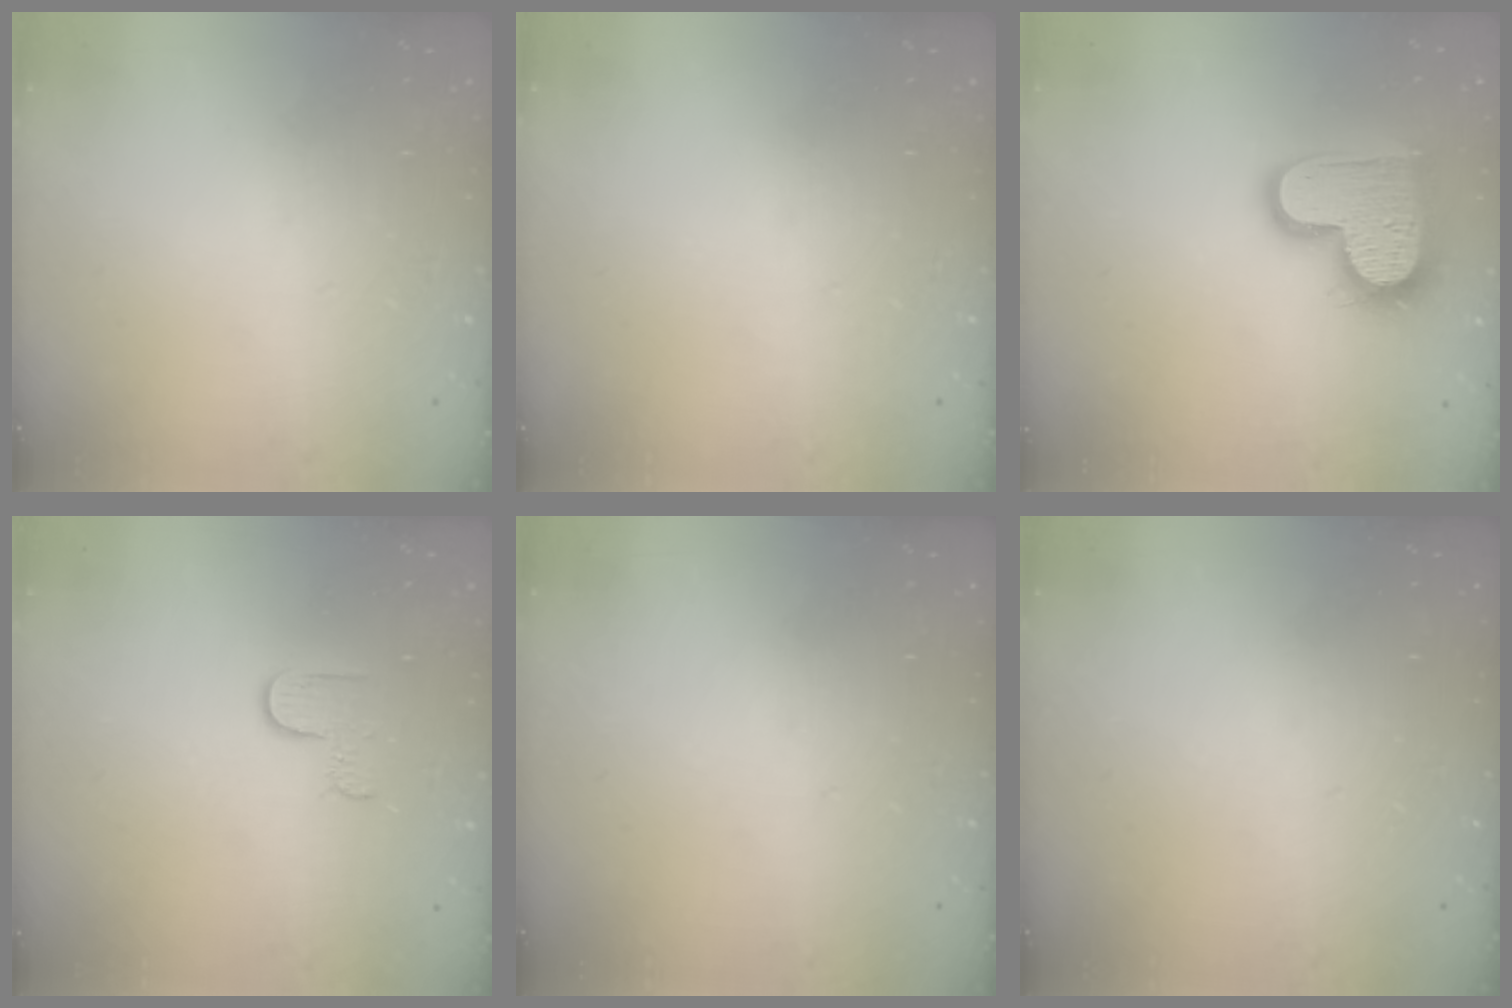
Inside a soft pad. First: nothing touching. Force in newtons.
{"total": 0.0}
{"total": 16.7, "press": 16.7, "slide": 1.0}
{"total": 2.9, "press": 2.9, "slide": 0.3}
{"total": 0.0}
{"total": 0.0}